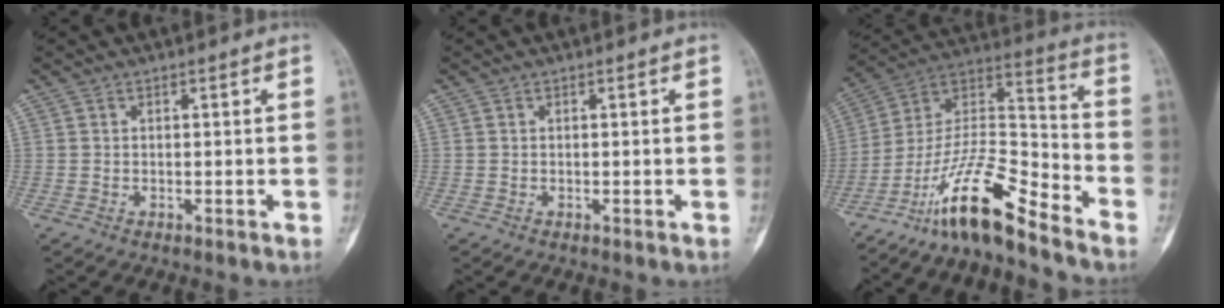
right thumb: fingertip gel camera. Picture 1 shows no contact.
{"total": 0.0}
{"total": 16.2, "force": [-12.4, 3.3, 9.9], "torque": [-0.184, 0.100, -0.227]}